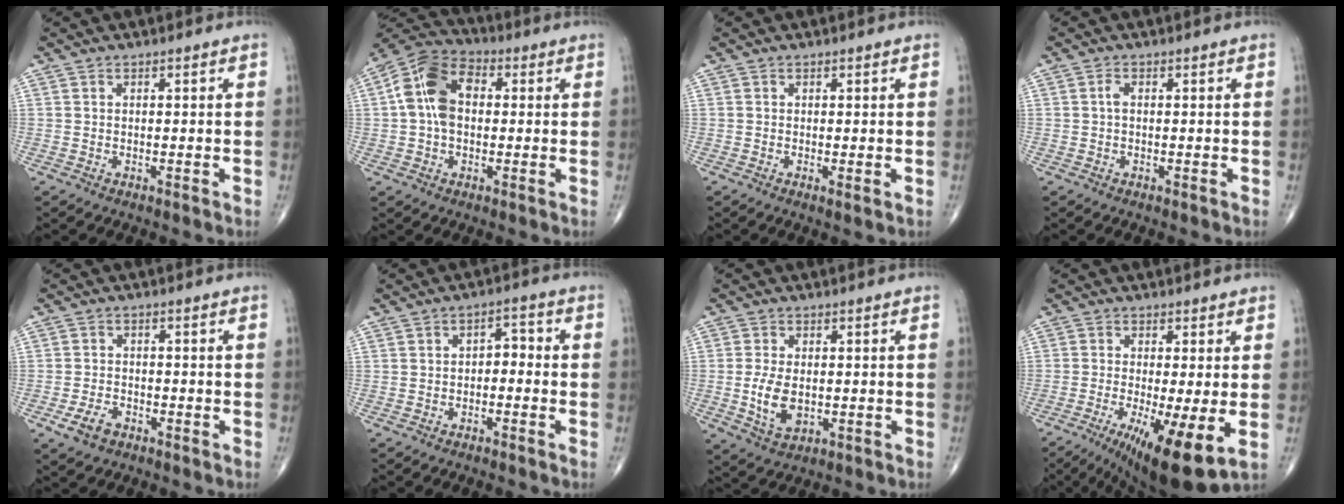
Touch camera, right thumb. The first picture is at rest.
{"total": 11.6, "force": [1.1, 7.5, 8.8], "torque": [-0.161, 0.031, 0.008]}
{"total": 0.9, "force": [0.0, 0.2, 0.8], "torque": [-0.018, -0.005, -0.003]}
{"total": 1.1, "force": [0.0, 0.5, 1.0], "torque": [-0.019, 0.001, -0.003]}
{"total": 4.3, "force": [-2.3, 2.7, 2.4], "torque": [-0.045, 0.010, -0.039]}
{"total": 3.4, "force": [-0.8, 2.2, 2.6], "torque": [-0.022, 0.025, -0.022]}
{"total": 6.5, "force": [-0.7, 3.8, 5.2], "torque": [-0.100, -0.011, -0.007]}
{"total": 13.0, "force": [-4.0, 2.9, 12.1], "torque": [-0.189, -0.025, -0.055]}